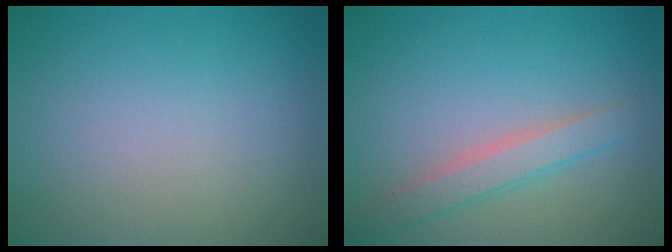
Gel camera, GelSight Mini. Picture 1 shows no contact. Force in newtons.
{"total": 2.5, "press": 2.5, "slide": 0.1}